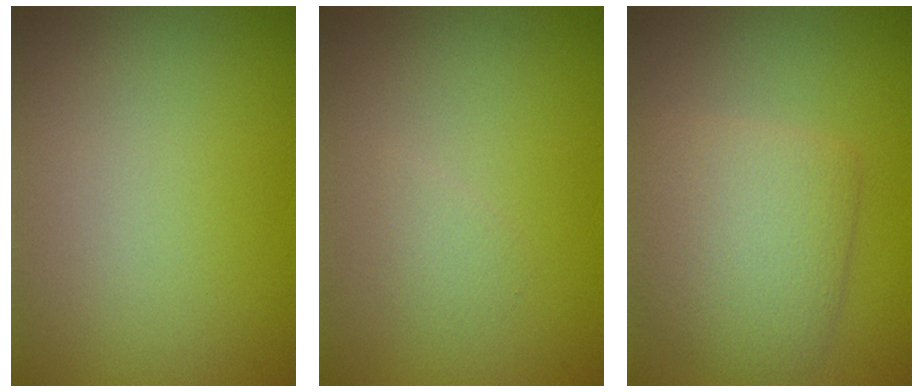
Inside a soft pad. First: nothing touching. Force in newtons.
{"total": 0.8, "press": 0.8, "slide": 0.0}
{"total": 4.6, "press": 4.6, "slide": 0.2}